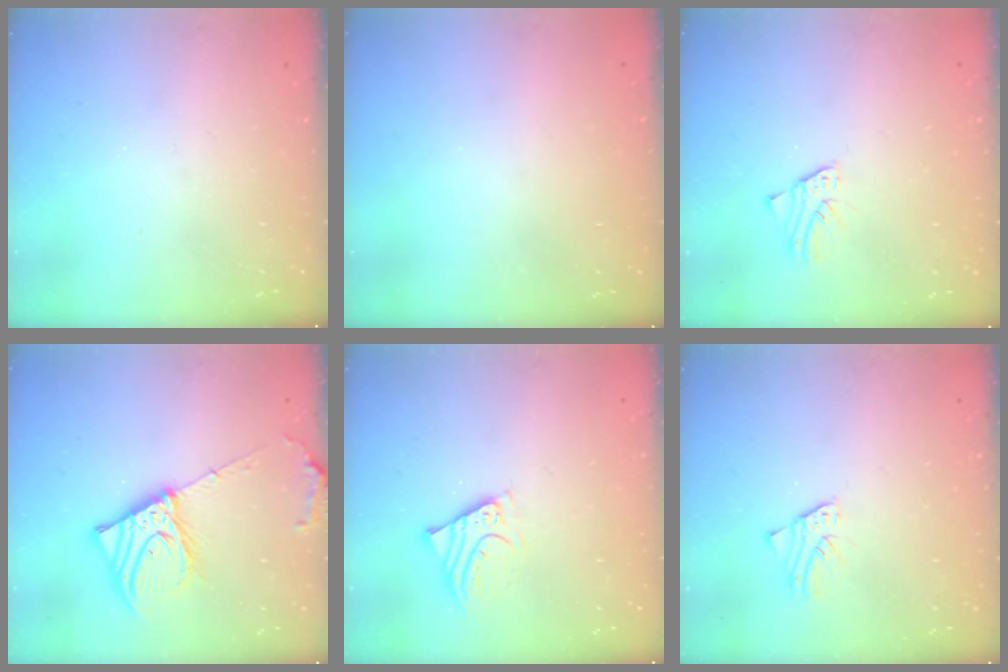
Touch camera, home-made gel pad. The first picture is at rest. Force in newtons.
{"total": 0.5, "press": 0.5, "slide": 0.1}
{"total": 1.6, "press": 1.6, "slide": 0.2}
{"total": 12.5, "press": 12.4, "slide": 1.8}
{"total": 4.4, "press": 4.4, "slide": 0.3}
{"total": 1.6, "press": 1.6, "slide": 0.2}